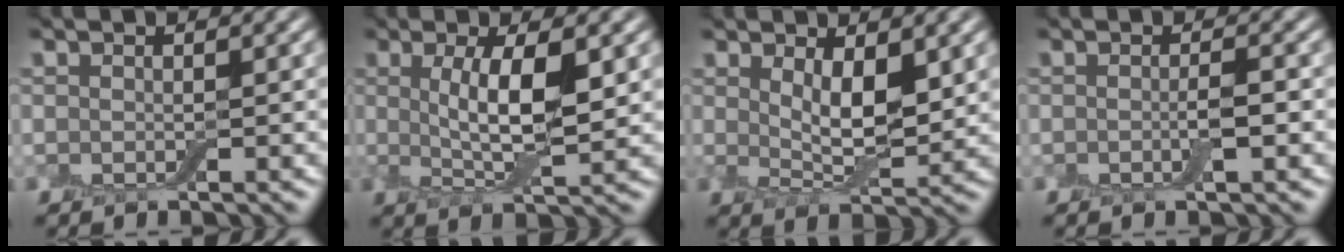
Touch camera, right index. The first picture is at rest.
{"total": 6.1, "force": [1.1, 1.7, 5.7], "torque": [-0.103, -0.002, 0.020]}
{"total": 4.4, "force": [1.3, 1.6, 3.8], "torque": [-0.073, -0.010, 0.027]}
{"total": 1.5, "force": [-0.3, 0.2, 1.5], "torque": [-0.027, 0.000, -0.006]}